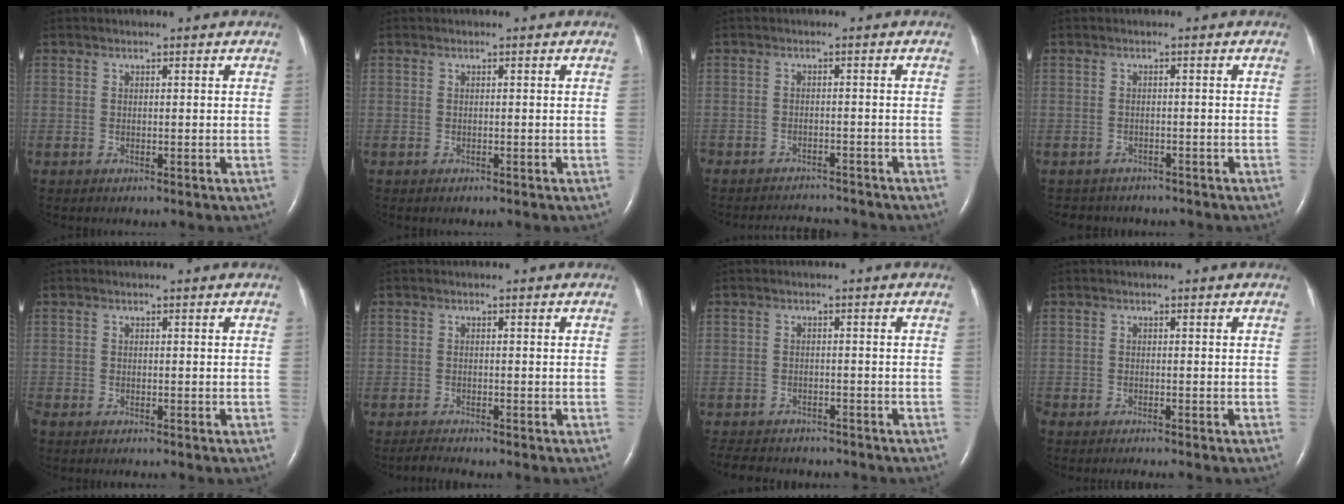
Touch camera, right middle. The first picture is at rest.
{"total": 0.0}
{"total": 5.9, "force": [-5.8, 1.0, 0.7], "torque": [-0.009, -0.003, -0.079]}
{"total": 4.0, "force": [-3.6, 1.7, 0.2], "torque": [-0.007, 0.000, -0.046]}
{"total": 1.3, "force": [-1.2, 0.0, 0.5], "torque": [-0.012, -0.002, -0.020]}
{"total": 1.7, "force": [-1.6, -0.3, 0.2], "torque": [-0.016, -0.011, -0.031]}
{"total": 10.0, "force": [-8.9, 3.4, 3.3], "torque": [-0.070, -0.007, -0.120]}
{"total": 2.5, "force": [-2.3, -0.3, 0.9], "torque": [-0.013, -0.004, -0.035]}